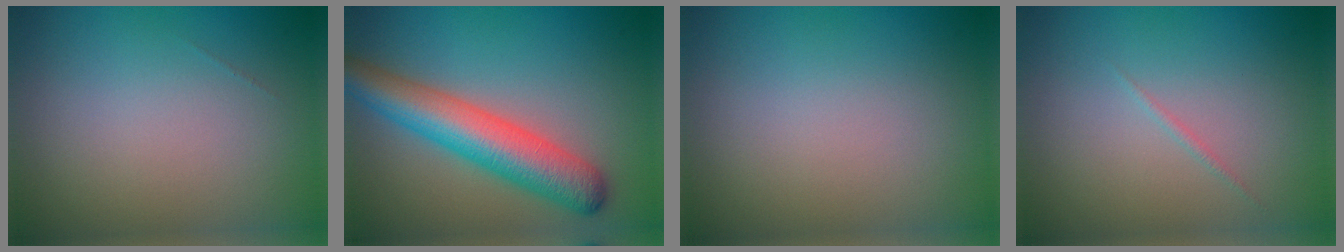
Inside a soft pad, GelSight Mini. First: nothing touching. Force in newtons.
{"total": 7.8, "press": 7.8, "slide": 0.3}
{"total": 0.0}
{"total": 0.5, "press": 0.5, "slide": 0.0}